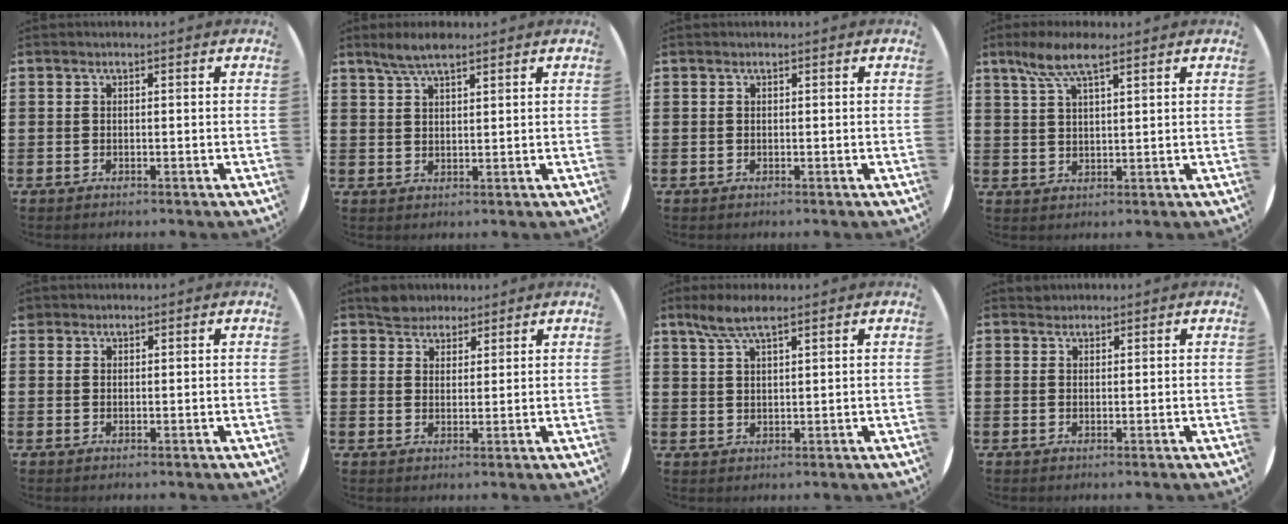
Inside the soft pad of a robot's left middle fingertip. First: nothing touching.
{"total": 3.8, "force": [3.2, 0.9, 2.0], "torque": [-0.036, -0.004, 0.055]}
{"total": 0.0}
{"total": 6.4, "force": [4.3, 1.7, 4.4], "torque": [-0.097, 0.005, 0.076]}
{"total": 1.0, "force": [0.9, 0.4, -0.1], "torque": [-0.001, 0.002, 0.019]}
{"total": 3.4, "force": [3.1, 1.3, -0.3], "torque": [0.003, 0.000, 0.060]}
{"total": 4.5, "force": [3.5, 0.9, 2.8], "torque": [-0.062, 0.001, 0.062]}
{"total": 1.1, "force": [1.0, 0.3, -0.2], "torque": [0.002, 0.003, 0.020]}